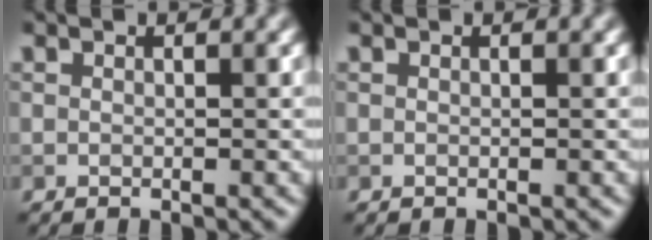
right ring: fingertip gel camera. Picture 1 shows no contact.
{"total": 0.0}